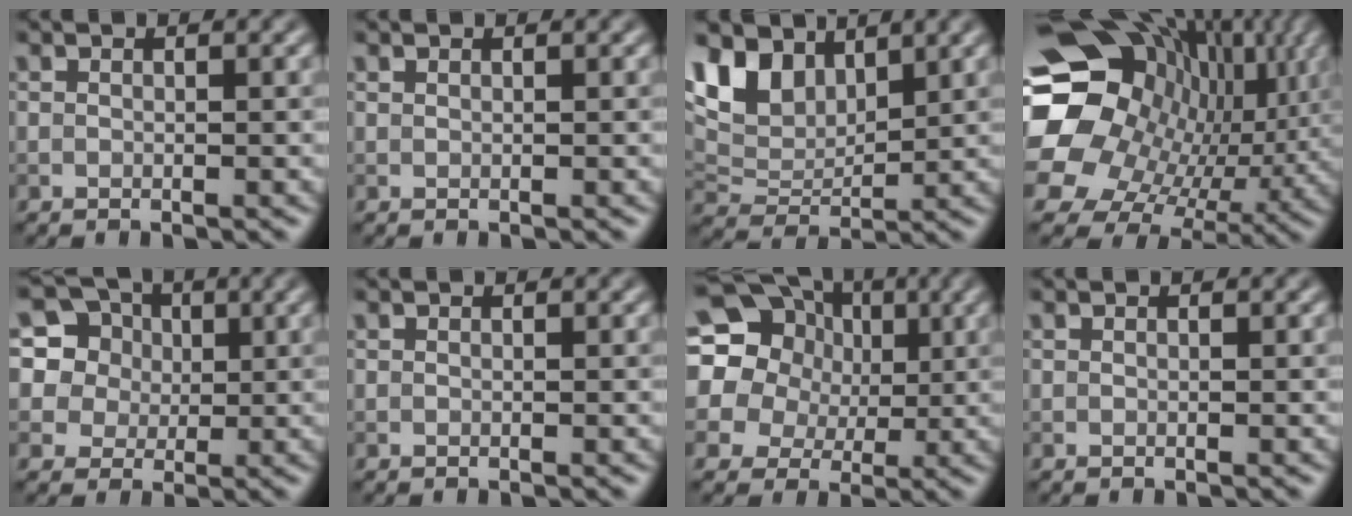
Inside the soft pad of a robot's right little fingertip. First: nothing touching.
{"total": 0.0}
{"total": 6.5, "force": [3.7, 3.9, 3.7], "torque": [-0.083, 0.002, 0.069]}
{"total": 17.9, "force": [3.2, 14.6, 9.9], "torque": [-0.188, -0.012, 0.080]}
{"total": 11.2, "force": [5.0, 9.2, 4.1], "torque": [-0.125, 0.038, 0.083]}
{"total": 0.0}
{"total": 20.1, "force": [6.7, 17.1, 7.9], "torque": [-0.203, 0.041, 0.092]}
{"total": 0.0}